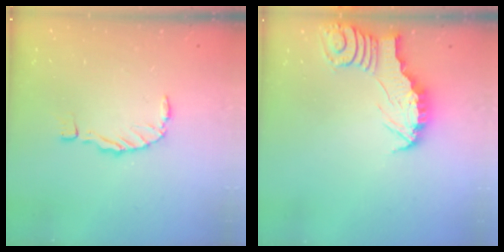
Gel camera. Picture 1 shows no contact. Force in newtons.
{"total": 2.7, "press": 2.7, "slide": 0.2}